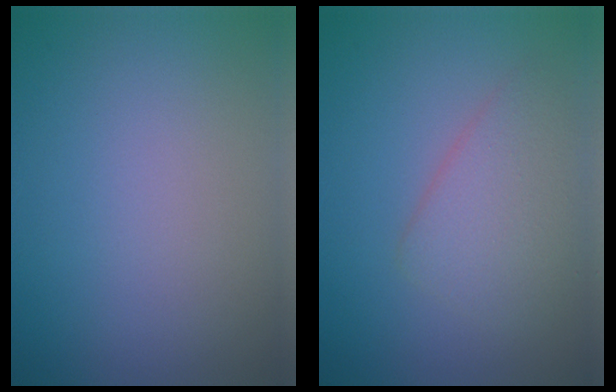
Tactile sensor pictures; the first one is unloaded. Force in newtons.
{"total": 3.4, "press": 3.4, "slide": 0.0}